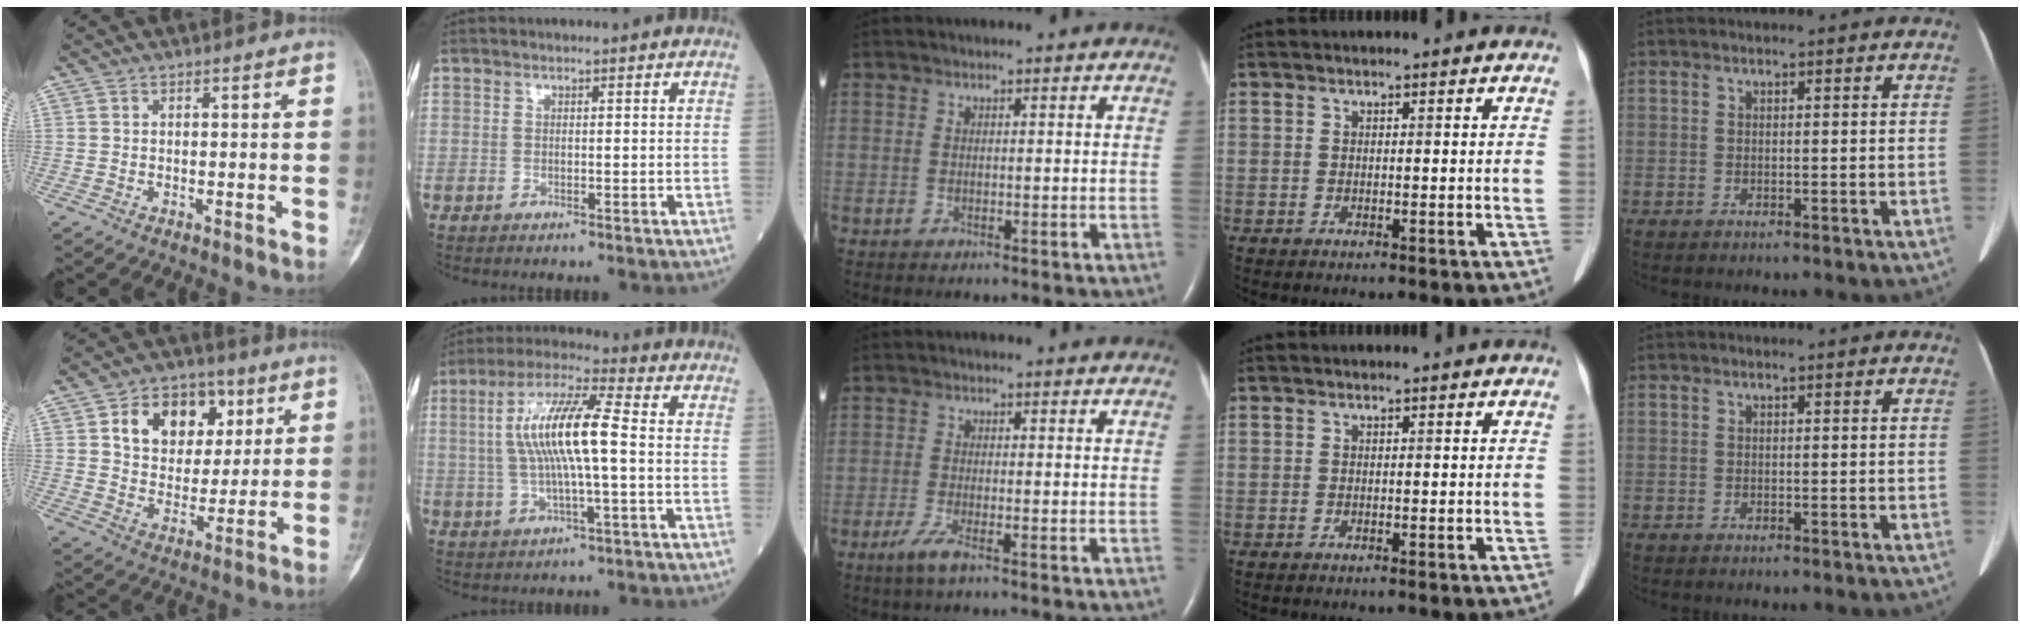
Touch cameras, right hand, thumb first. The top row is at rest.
{"thumb": {"total": 13.9, "force": [5.2, 10.2, 7.9], "torque": [-0.078, -0.008, 0.086]}, "index": {"total": 11.7, "force": [0.4, 1.3, 11.6], "torque": [-0.228, 0.016, 0.006]}, "middle": {"total": 2.7, "force": [-1.7, 0.2, 2.1], "torque": [-0.050, -0.007, -0.038]}}